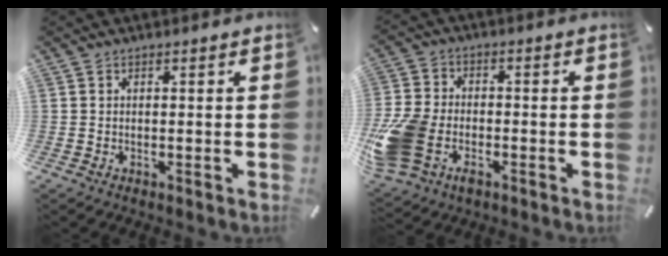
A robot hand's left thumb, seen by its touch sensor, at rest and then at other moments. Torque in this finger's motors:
{"motor_torque": [1.38, 3.63, 1.63, 0.36, 0.73]}